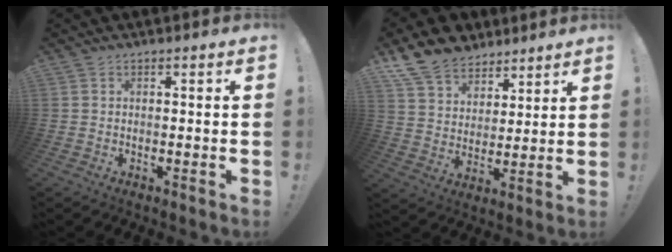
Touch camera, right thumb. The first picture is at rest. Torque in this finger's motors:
{"motor_torque": [-0.05, 2.37, 0.40, 0.78, 0.05]}